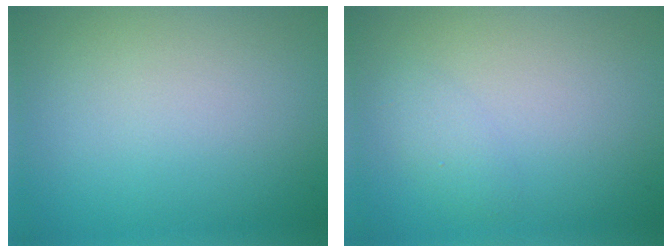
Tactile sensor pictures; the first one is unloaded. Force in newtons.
{"total": 1.2, "press": 1.2, "slide": 0.1}